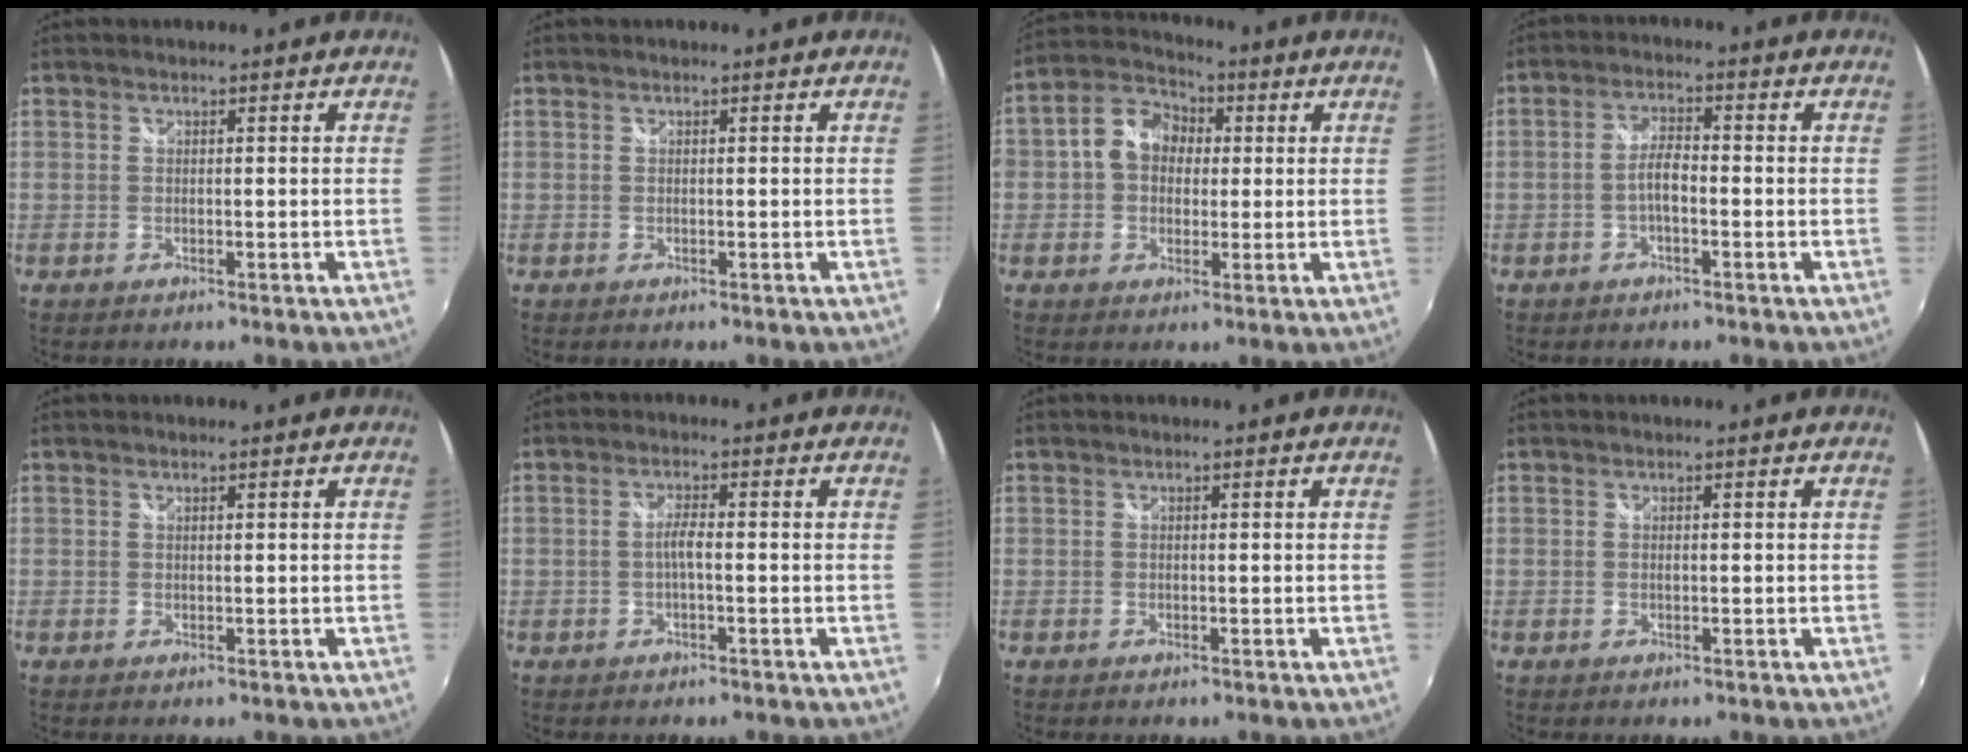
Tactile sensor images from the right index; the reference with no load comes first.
{"total": 0.0}
{"total": 8.8, "force": [0.7, 7.2, 5.0], "torque": [-0.111, 0.034, 0.004]}
{"total": 3.5, "force": [-1.3, 1.1, 3.0], "torque": [-0.064, 0.009, -0.027]}
{"total": 0.0}
{"total": 2.1, "force": [-0.6, 0.1, 2.0], "torque": [-0.038, 0.003, -0.013]}
{"total": 0.0}
{"total": 0.0}